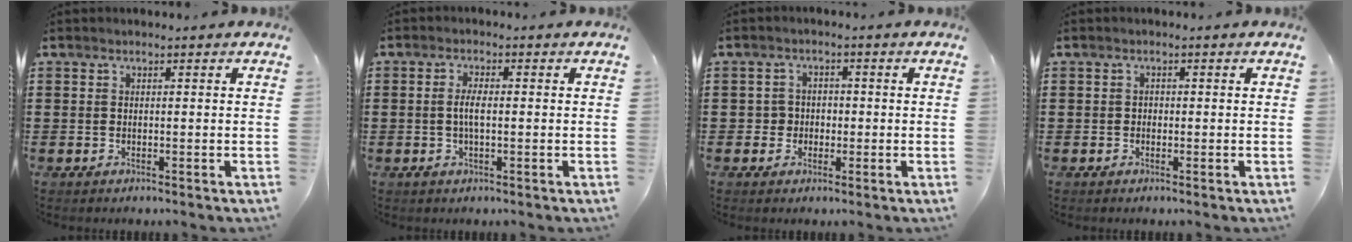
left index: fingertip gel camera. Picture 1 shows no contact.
{"total": 2.9, "force": [-0.3, 0.8, 2.8], "torque": [-0.058, -0.002, -0.009]}
{"total": 2.7, "force": [-0.6, 2.6, 0.5], "torque": [-0.022, 0.005, -0.017]}
{"total": 0.5, "force": [-0.2, 0.4, 0.3], "torque": [-0.007, 0.000, -0.003]}